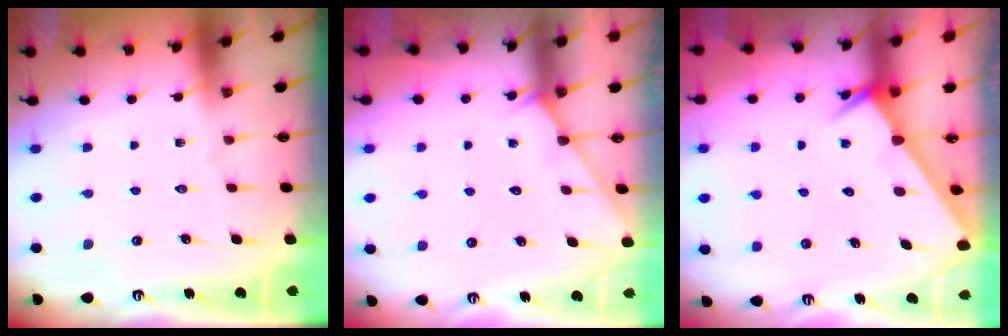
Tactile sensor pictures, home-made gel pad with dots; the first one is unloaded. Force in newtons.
{"total": 2.7, "press": 2.7, "slide": 0.2}
{"total": 2.6, "press": 2.6, "slide": 0.0}